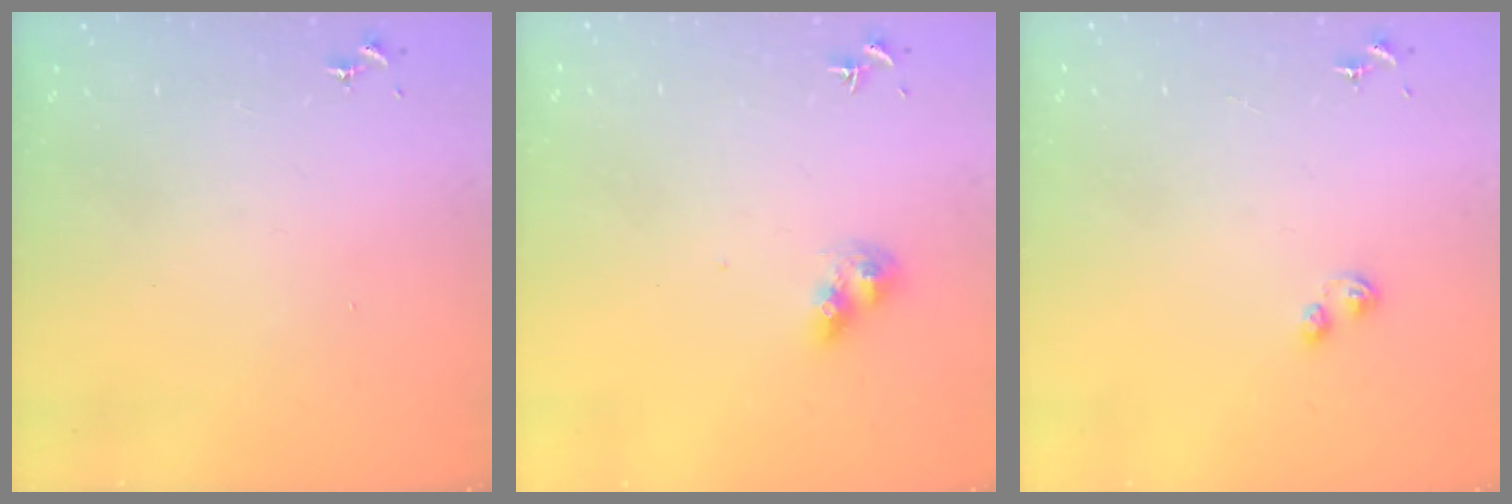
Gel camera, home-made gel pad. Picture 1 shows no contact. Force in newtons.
{"total": 9.0, "press": 9.0, "slide": 0.9}
{"total": 2.9, "press": 2.8, "slide": 0.7}